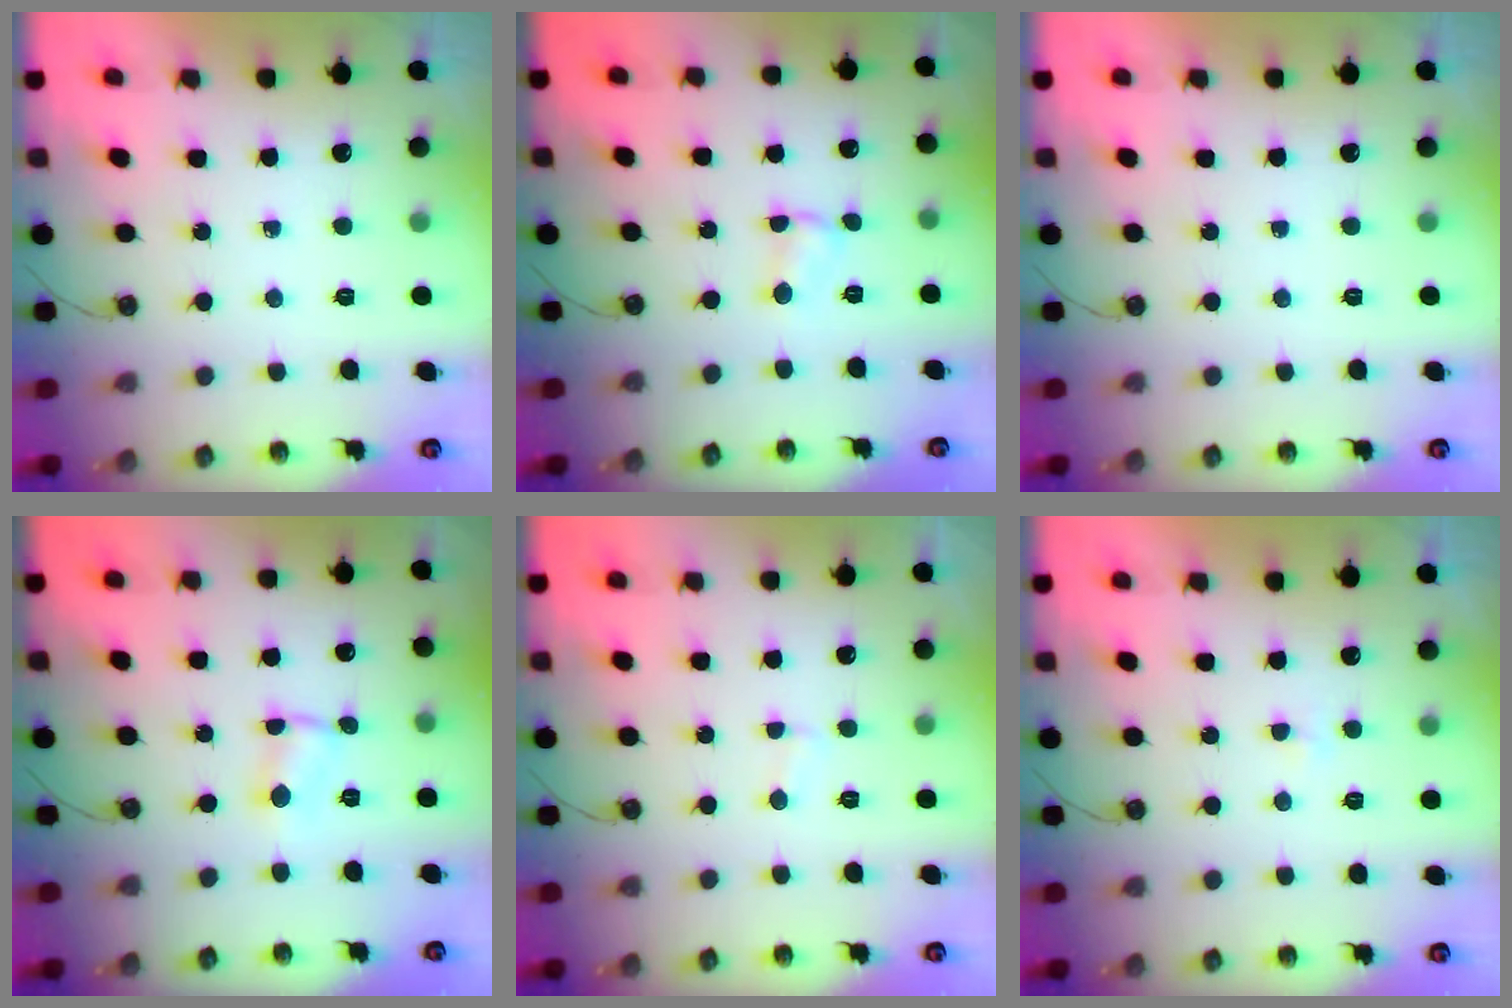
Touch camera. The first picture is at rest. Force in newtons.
{"total": 2.5, "press": 2.5, "slide": 0.4}
{"total": 0.0}
{"total": 1.5, "press": 1.5, "slide": 0.2}
{"total": 2.0, "press": 2.0, "slide": 0.2}
{"total": 2.1, "press": 1.6, "slide": 1.2}